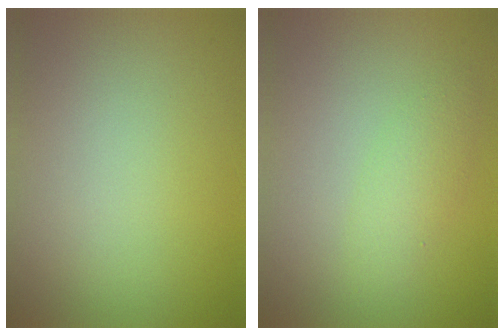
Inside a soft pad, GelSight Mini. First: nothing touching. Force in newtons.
{"total": 1.9, "press": 1.9, "slide": 0.1}